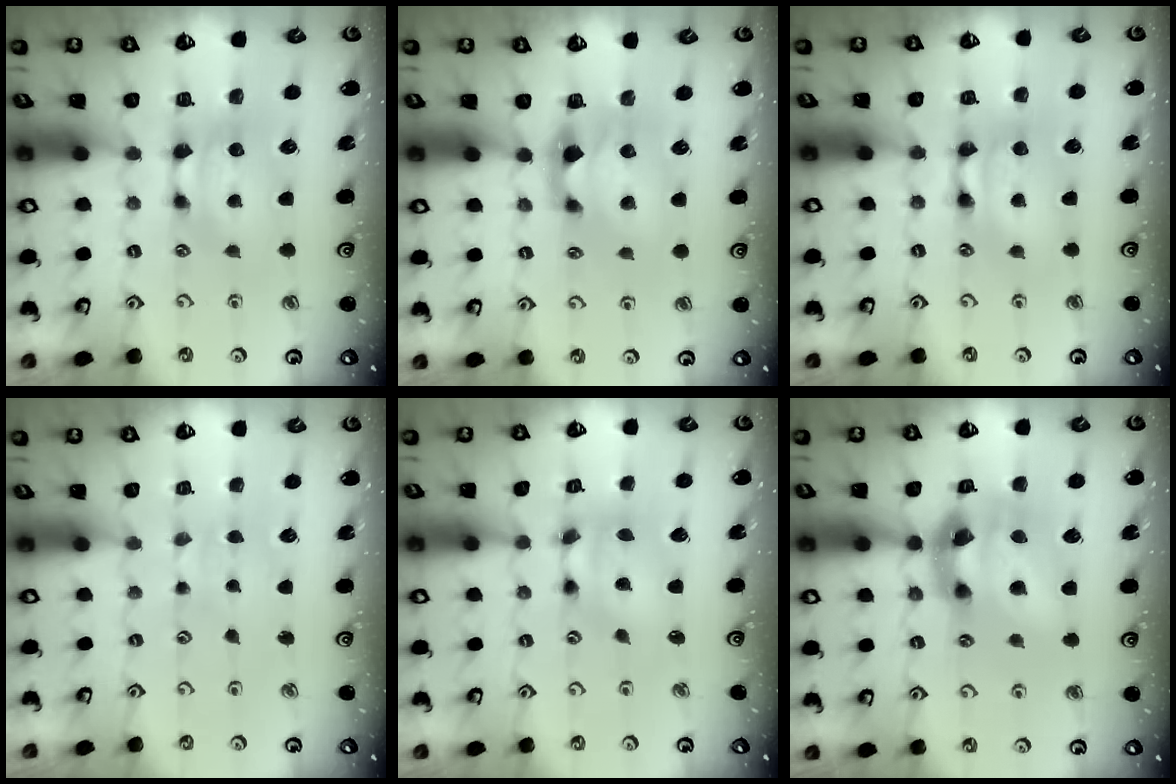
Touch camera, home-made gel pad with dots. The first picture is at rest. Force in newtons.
{"total": 1.8, "press": 1.2, "slide": 1.4}
{"total": 2.1, "press": 2.1, "slide": 0.0}
{"total": 3.6, "press": 3.6, "slide": 0.1}
{"total": 5.8, "press": 5.4, "slide": 2.1}
{"total": 8.8, "press": 8.4, "slide": 2.7}